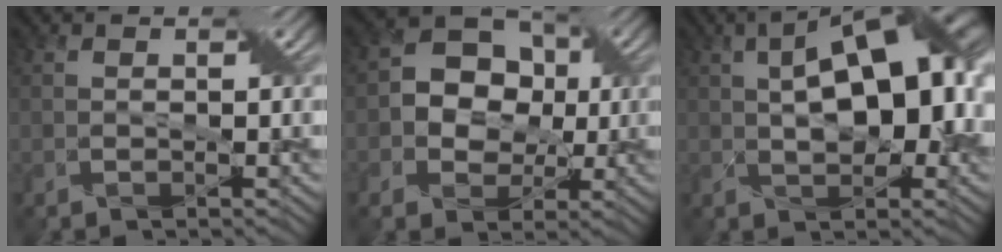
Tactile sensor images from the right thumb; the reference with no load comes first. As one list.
[{"total": 8.9, "force": [0.0, 7.3, 5.1], "torque": [-0.088, 0.010, -0.018]}, {"total": 13.6, "force": [1.8, 6.5, 11.9], "torque": [-0.177, 0.022, 0.024]}]